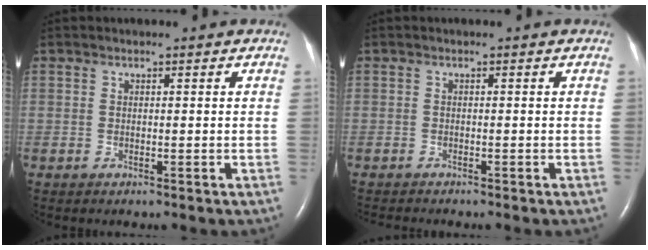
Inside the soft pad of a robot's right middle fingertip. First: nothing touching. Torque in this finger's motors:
{"motor_torque": [0.18, -0.27, -0.05, -0.01]}